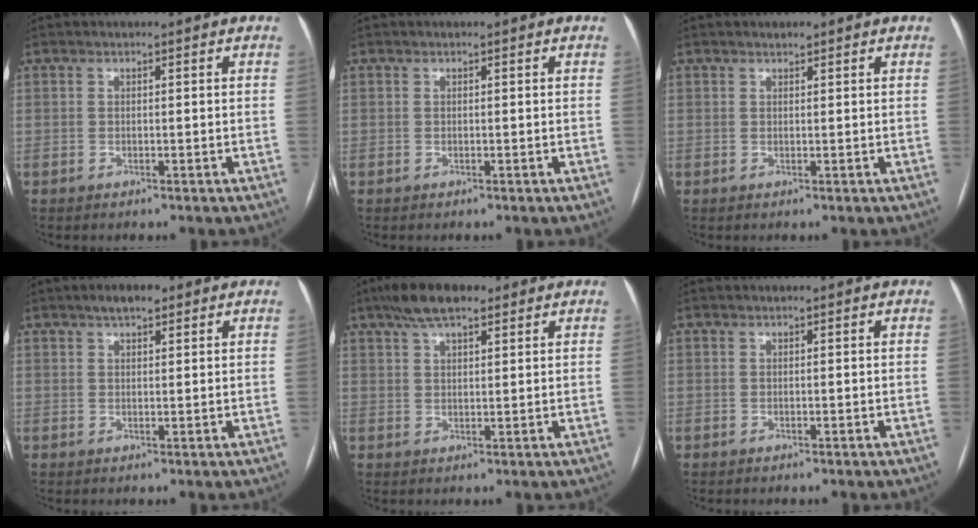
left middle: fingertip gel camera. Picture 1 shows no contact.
{"total": 0.0}
{"total": 0.8, "force": [0.7, 0.2, 0.3], "torque": [-0.011, 0.002, 0.012]}
{"total": 3.2, "force": [2.2, 1.1, 2.0], "torque": [-0.035, 0.011, 0.035]}
{"total": 7.7, "force": [5.3, 2.5, 5.0], "torque": [-0.095, 0.023, 0.090]}
{"total": 0.0}